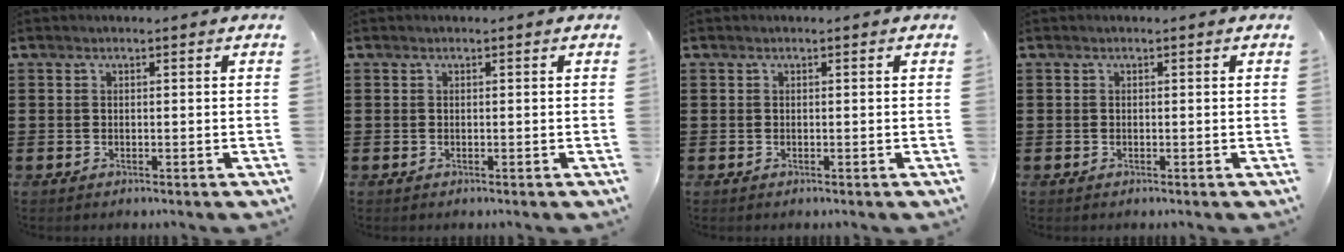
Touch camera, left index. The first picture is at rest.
{"total": 0.0}
{"total": 0.0}
{"total": 0.0}